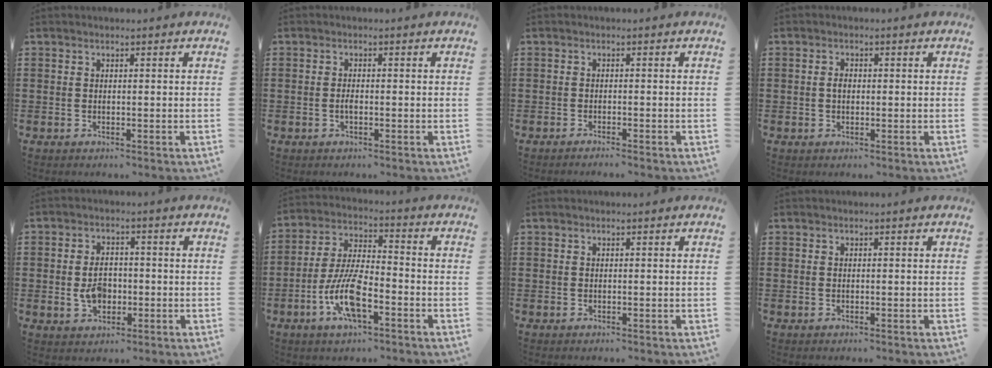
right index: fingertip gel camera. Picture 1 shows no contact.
{"total": 1.1, "force": [-0.3, 0.4, 1.0], "torque": [-0.019, -0.003, -0.005]}
{"total": 1.2, "force": [-1.1, -0.2, 0.1], "torque": [-0.004, -0.001, -0.023]}
{"total": 1.5, "force": [0.0, 0.9, 1.2], "torque": [-0.024, 0.004, -0.002]}
{"total": 4.6, "force": [-0.7, 3.1, 3.4], "torque": [-0.065, 0.000, -0.015]}
{"total": 9.9, "force": [-4.0, 3.5, 8.4], "torque": [-0.190, -0.007, -0.076]}
{"total": 0.0}
{"total": 0.0}